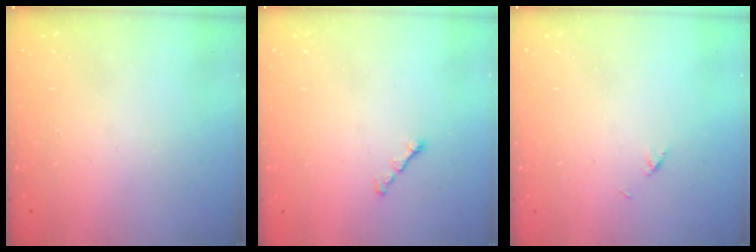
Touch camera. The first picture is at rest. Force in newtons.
{"total": 1.2, "press": 1.1, "slide": 0.5}
{"total": 2.1, "press": 2.1, "slide": 0.3}